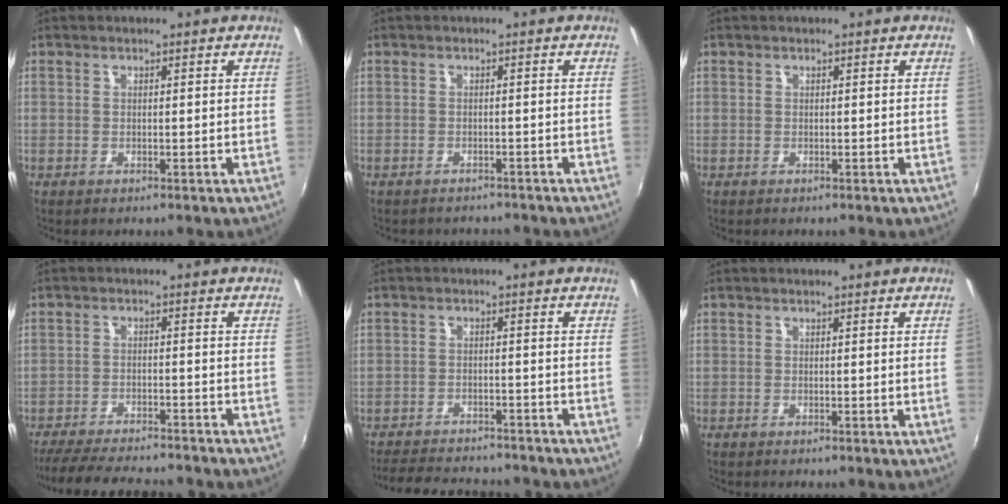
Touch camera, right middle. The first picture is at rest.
{"total": 3.6, "force": [-3.2, 1.3, 0.7], "torque": [-0.020, -0.012, -0.043]}
{"total": 0.0}
{"total": 15.5, "force": [-13.7, 2.4, 6.8], "torque": [-0.139, -0.025, -0.205]}
{"total": 13.5, "force": [-12.0, 3.4, 5.1], "torque": [-0.114, -0.013, -0.171]}
{"total": 0.8, "force": [0.1, -0.5, 0.6], "torque": [-0.002, -0.006, 0.001]}